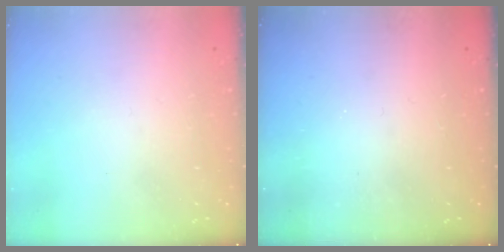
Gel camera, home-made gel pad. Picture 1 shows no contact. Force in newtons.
{"total": 0.9, "press": 0.9, "slide": 0.3}